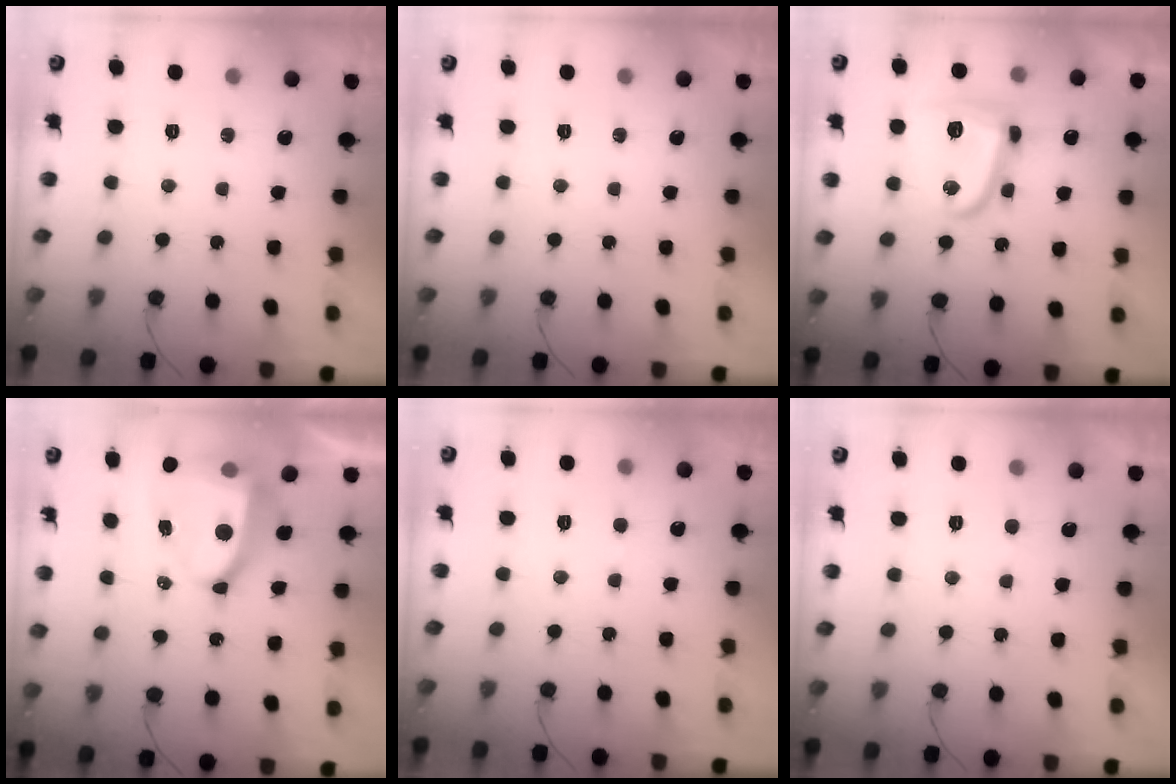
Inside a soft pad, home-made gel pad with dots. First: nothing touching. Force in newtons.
{"total": 0.0}
{"total": 13.3, "press": 13.3, "slide": 0.9}
{"total": 10.9, "press": 10.8, "slide": 1.2}
{"total": 3.2, "press": 3.2, "slide": 0.3}
{"total": 1.6, "press": 1.6, "slide": 0.2}